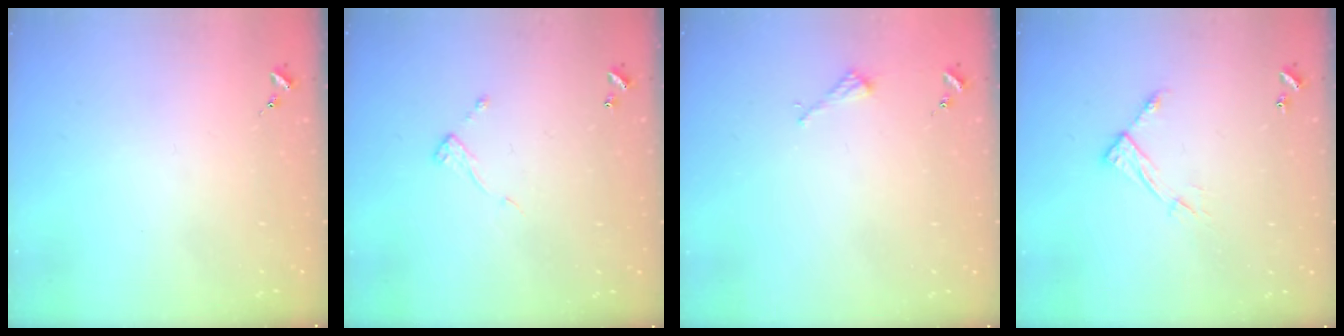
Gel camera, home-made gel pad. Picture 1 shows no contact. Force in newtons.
{"total": 5.3, "press": 5.3, "slide": 0.2}
{"total": 2.2, "press": 2.2, "slide": 0.2}
{"total": 8.1, "press": 8.1, "slide": 0.6}